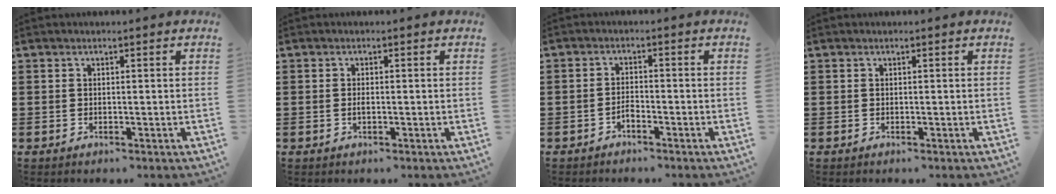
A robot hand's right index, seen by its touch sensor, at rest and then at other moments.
{"total": 0.8, "force": [-0.2, 0.2, 0.8], "torque": [-0.016, -0.004, -0.002]}
{"total": 1.6, "force": [-1.3, 0.6, 0.6], "torque": [-0.016, 0.002, -0.027]}
{"total": 0.0}